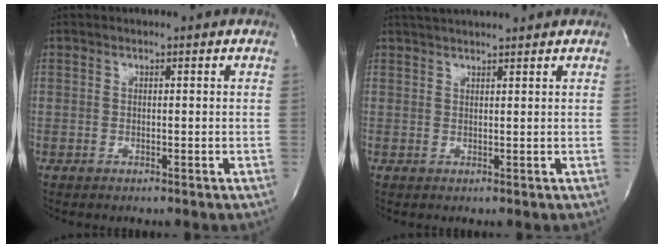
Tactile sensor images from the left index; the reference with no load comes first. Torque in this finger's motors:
{"motor_torque": [0.14, -0.49, 0.01, 0.00]}